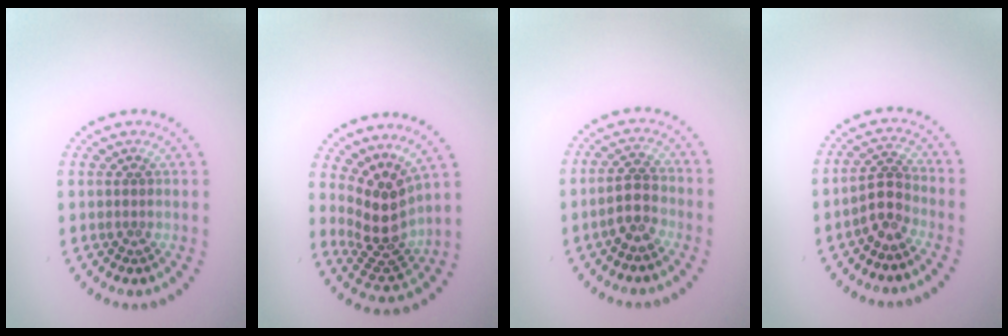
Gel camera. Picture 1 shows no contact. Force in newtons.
{"total": 4.3, "press": 3.0, "slide": 3.0}
{"total": 2.9, "press": 2.8, "slide": 0.8}
{"total": 2.3, "press": 1.9, "slide": 1.3}